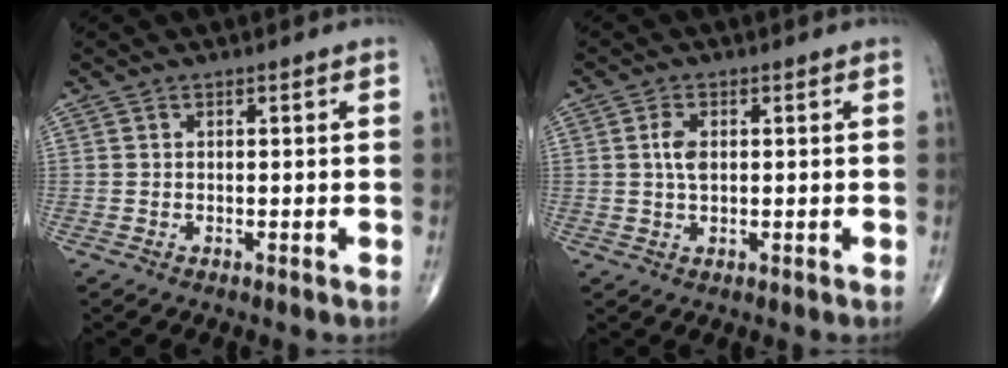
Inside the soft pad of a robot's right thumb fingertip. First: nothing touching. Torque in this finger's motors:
{"motor_torque": [0.70, 0.42, 0.48, -0.02, 0.05]}